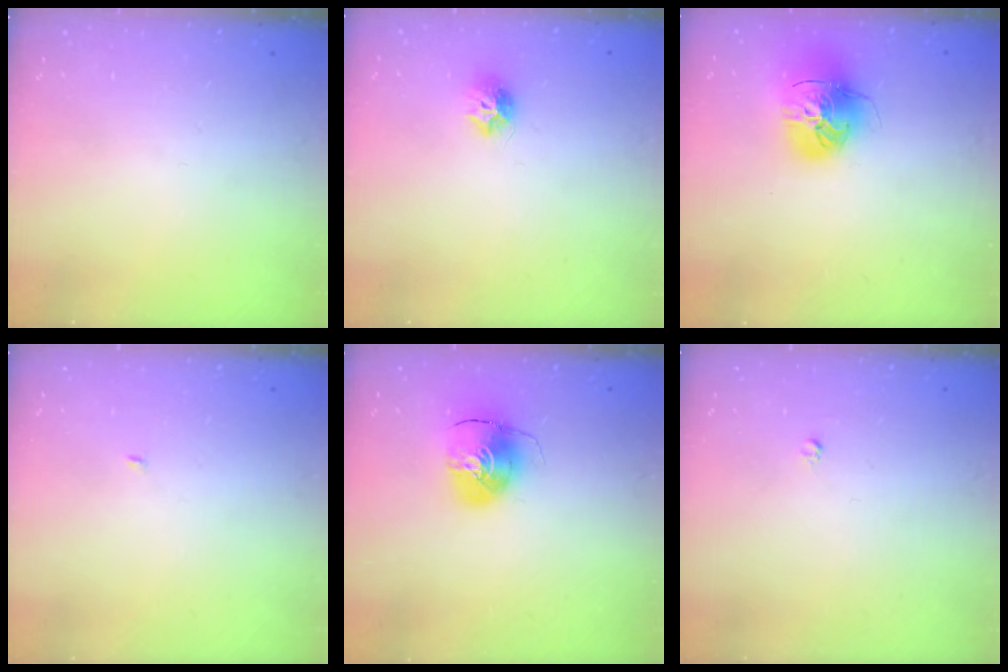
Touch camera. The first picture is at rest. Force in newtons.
{"total": 7.9, "press": 7.9, "slide": 0.4}
{"total": 16.3, "press": 16.2, "slide": 1.6}
{"total": 1.9, "press": 1.9, "slide": 0.2}
{"total": 10.1, "press": 10.1, "slide": 0.7}
{"total": 2.5, "press": 2.5, "slide": 0.2}